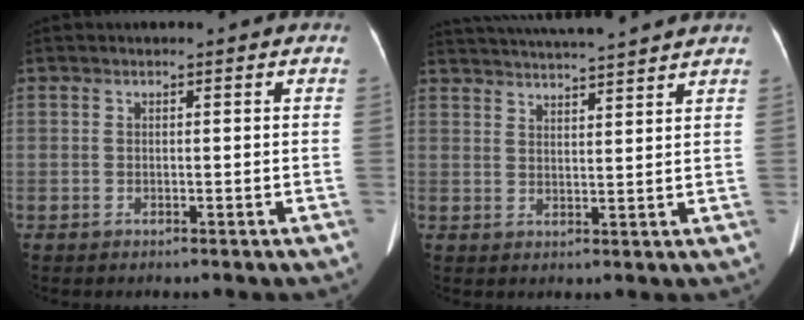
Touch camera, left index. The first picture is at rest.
{"total": 13.7, "force": [12.8, 0.1, 5.0], "torque": [-0.096, 0.027, 0.186]}